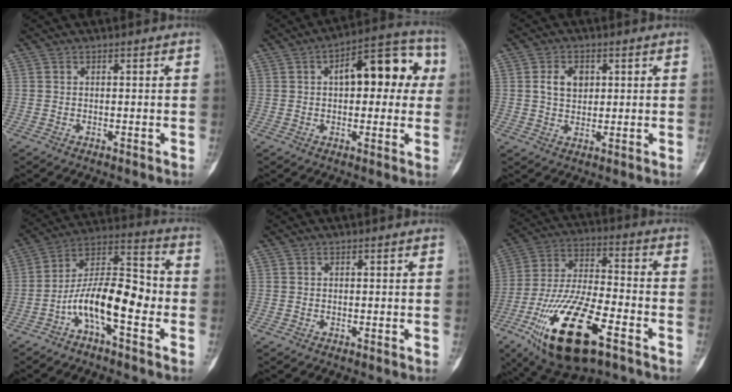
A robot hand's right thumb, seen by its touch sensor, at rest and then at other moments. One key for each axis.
{"total": 14.8, "fx": 3.0, "fy": 7.4, "fz": 12.5, "tx": -0.128, "ty": 0.032, "tz": 0.035}
{"total": 5.1, "fx": 1.3, "fy": 3.6, "fz": 3.4, "tx": -0.047, "ty": -0.001, "tz": 0.023}
{"total": 13.9, "fx": -4.6, "fy": 5.4, "fz": 12.0, "tx": -0.202, "ty": 0.068, "tz": -0.086}
{"total": 0.0}
{"total": 22.7, "fx": -10.8, "fy": 8.8, "fz": 17.9, "tx": -0.358, "ty": 0.039, "tz": -0.184}